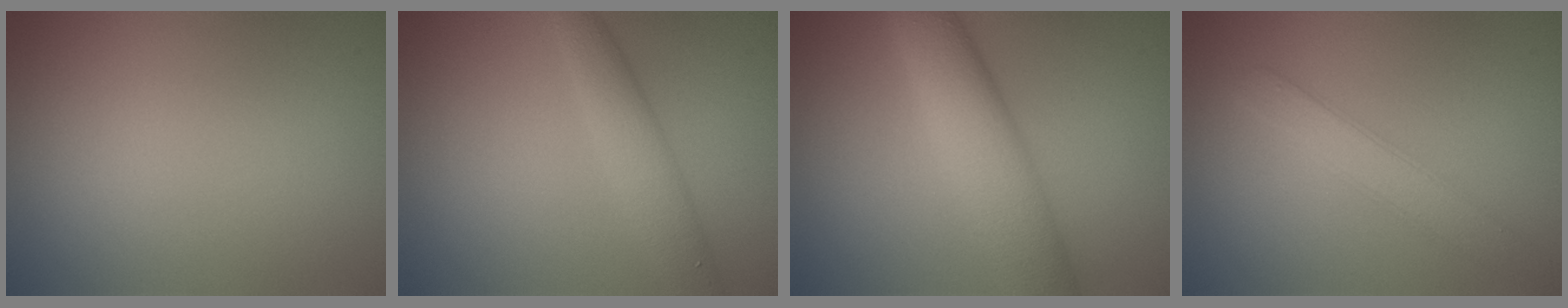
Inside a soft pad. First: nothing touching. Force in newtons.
{"total": 3.2, "press": 3.2, "slide": 0.0}
{"total": 6.9, "press": 6.9, "slide": 0.3}
{"total": 2.8, "press": 2.8, "slide": 0.1}